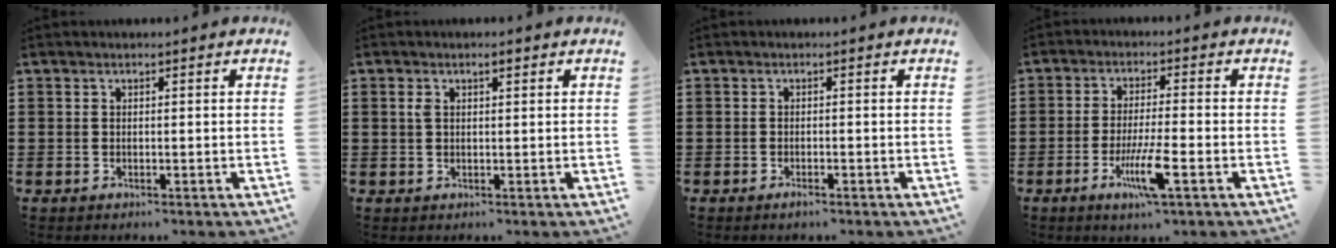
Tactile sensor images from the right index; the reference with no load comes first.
{"total": 2.0, "force": [0.8, 0.9, 1.7], "torque": [-0.036, 0.006, 0.012]}
{"total": 0.8, "force": [-0.6, 0.1, 0.5], "torque": [-0.013, -0.006, -0.011]}
{"total": 7.0, "force": [-3.0, 0.7, 6.3], "torque": [-0.127, -0.016, -0.056]}